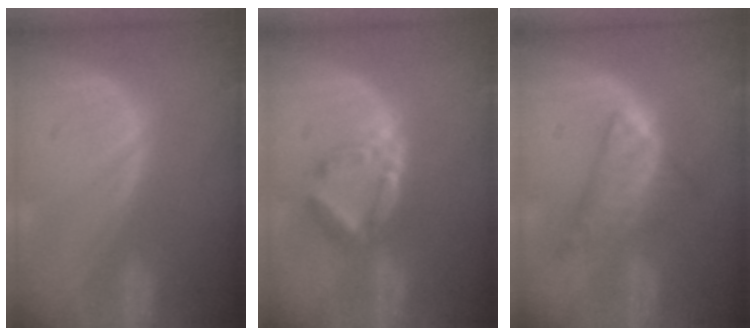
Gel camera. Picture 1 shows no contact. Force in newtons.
{"total": 5.9, "press": 5.5, "slide": 1.9}
{"total": 7.4, "press": 6.2, "slide": 3.9}